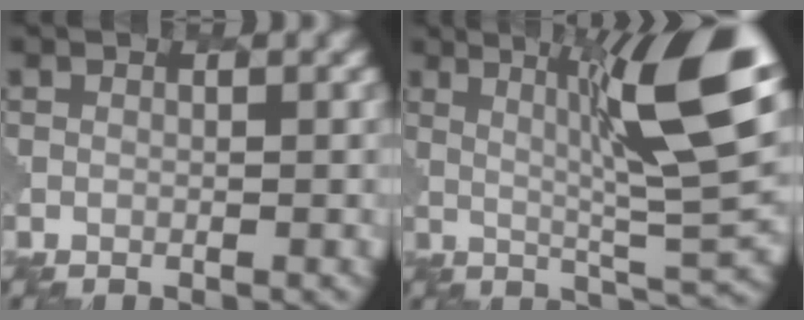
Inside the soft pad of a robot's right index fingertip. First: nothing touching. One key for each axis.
{"total": 11.3, "fx": 3.8, "fy": 1.8, "fz": 10.5, "tx": -0.148, "ty": 0.008, "tz": 0.056}